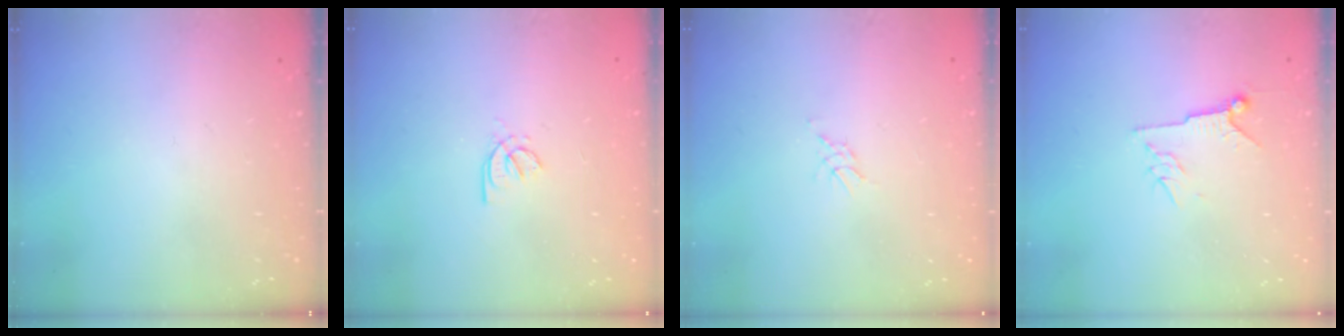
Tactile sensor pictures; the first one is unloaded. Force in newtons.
{"total": 2.1, "press": 2.1, "slide": 0.6}
{"total": 1.4, "press": 1.4, "slide": 0.2}
{"total": 6.6, "press": 6.5, "slide": 1.1}